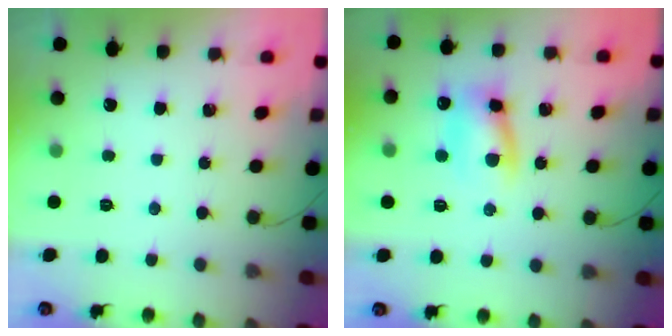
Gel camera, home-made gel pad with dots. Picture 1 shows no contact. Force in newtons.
{"total": 9.6, "press": 9.6, "slide": 1.0}